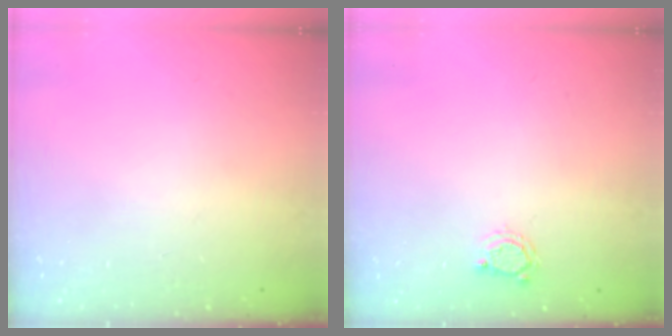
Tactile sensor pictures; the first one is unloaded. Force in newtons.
{"total": 2.8, "press": 2.7, "slide": 0.4}